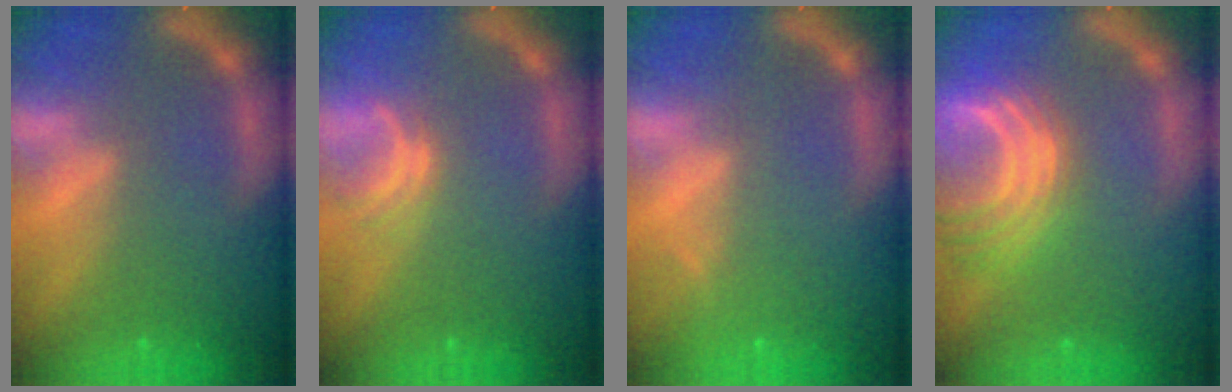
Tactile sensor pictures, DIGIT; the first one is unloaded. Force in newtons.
{"total": 2.0}
{"total": 0.9}
{"total": 9.5}